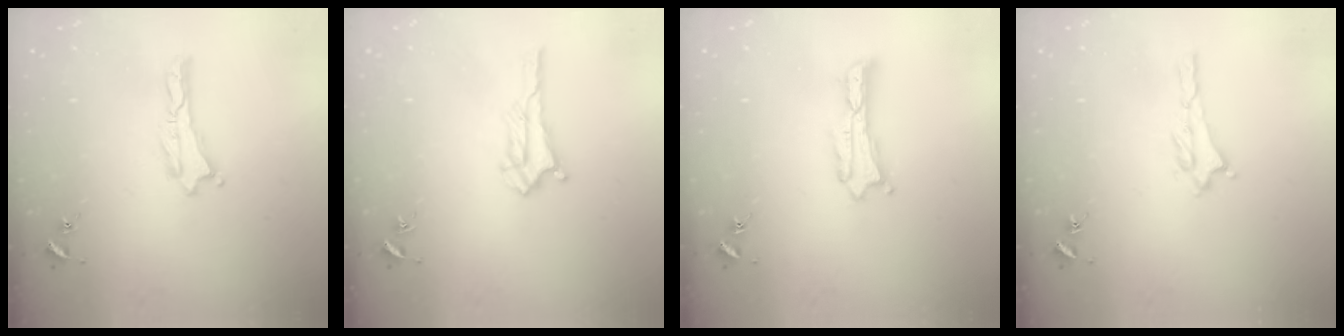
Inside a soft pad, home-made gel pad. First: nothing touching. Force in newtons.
{"total": 2.3, "press": 2.2, "slide": 0.2}
{"total": 0.6, "press": 0.6, "slide": 0.2}
{"total": 1.4, "press": 1.4, "slide": 0.3}